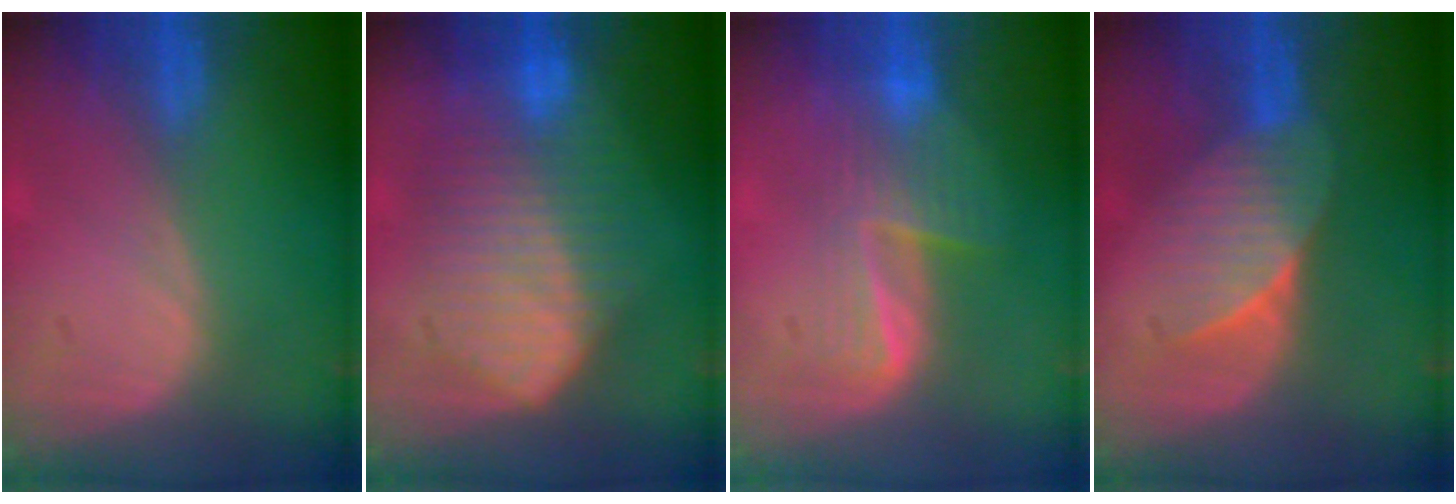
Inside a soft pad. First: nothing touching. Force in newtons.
{"total": 10.5, "press": 10.5, "slide": 0.6}
{"total": 6.5, "press": 6.2, "slide": 1.9}
{"total": 6.7, "press": 6.3, "slide": 2.2}